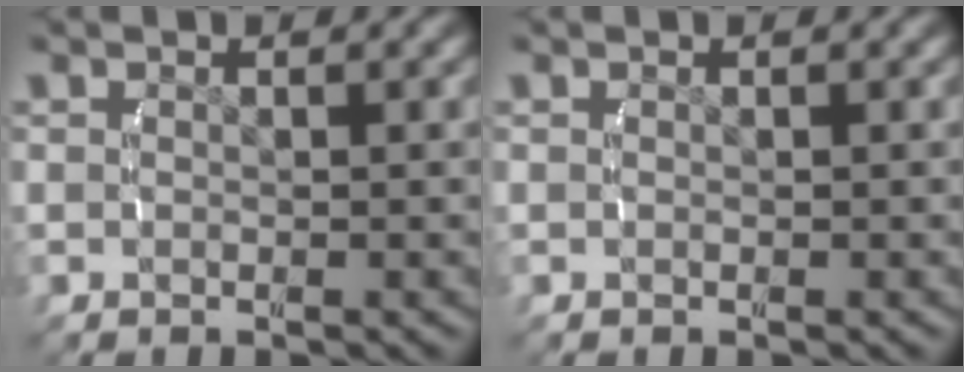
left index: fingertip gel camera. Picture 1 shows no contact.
{"total": 0.0}